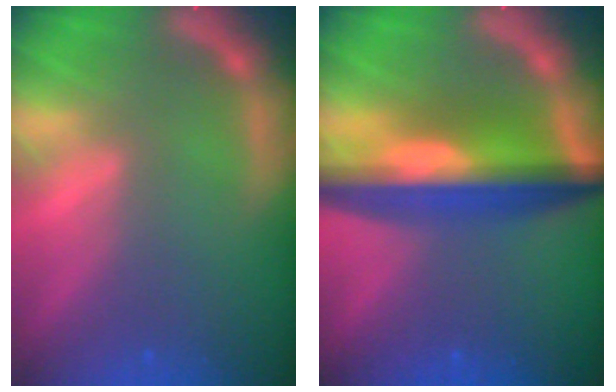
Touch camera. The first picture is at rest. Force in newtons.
{"total": 10.0}